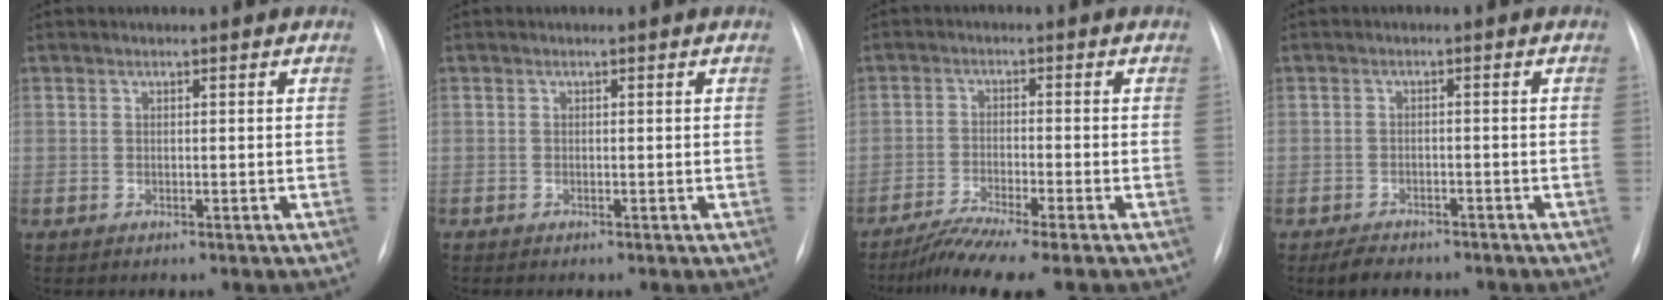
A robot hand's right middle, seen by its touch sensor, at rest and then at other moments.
{"total": 0.0}
{"total": 6.9, "force": [-5.6, -0.7, 3.9], "torque": [-0.070, -0.025, -0.099]}
{"total": 4.8, "force": [-4.0, 1.9, 1.9], "torque": [-0.033, -0.006, -0.057]}